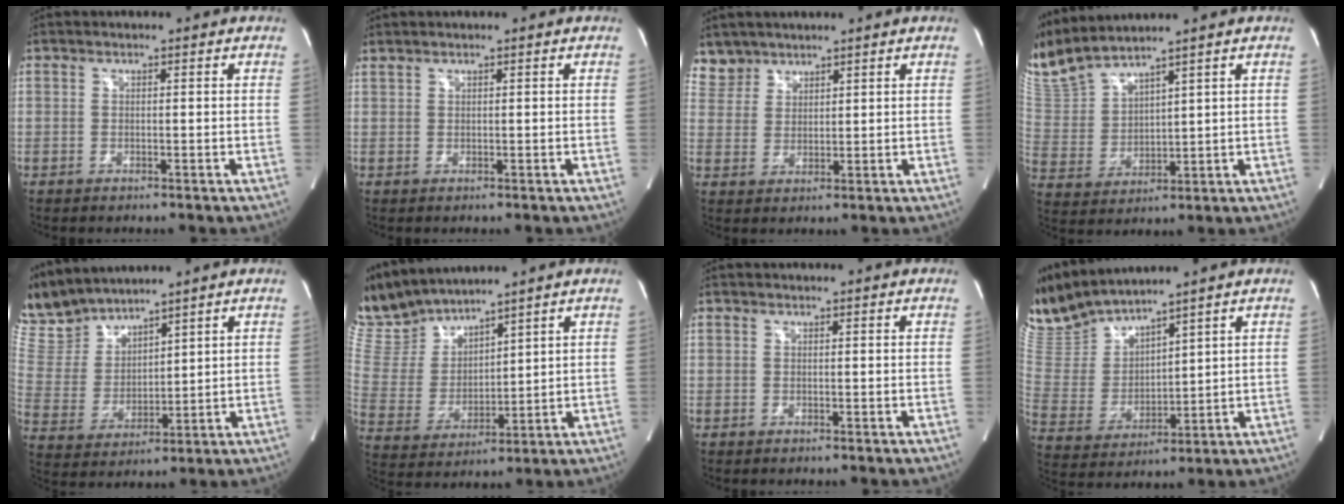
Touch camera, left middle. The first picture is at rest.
{"total": 0.6, "force": [0.6, -0.1, 0.0], "torque": [-0.010, 0.006, 0.019]}
{"total": 4.3, "force": [3.6, 2.1, -0.5], "torque": [0.017, 0.004, 0.075]}
{"total": 10.3, "force": [9.6, 0.1, 3.8], "torque": [-0.096, 0.004, 0.210]}
{"total": 10.0, "force": [9.7, 1.7, 1.8], "torque": [-0.063, 0.012, 0.217]}
{"total": 11.4, "force": [10.9, 1.9, 2.7], "torque": [-0.076, 0.009, 0.236]}
{"total": 0.0}
{"total": 11.0, "force": [10.6, 0.7, 2.9], "torque": [-0.081, -0.001, 0.232]}